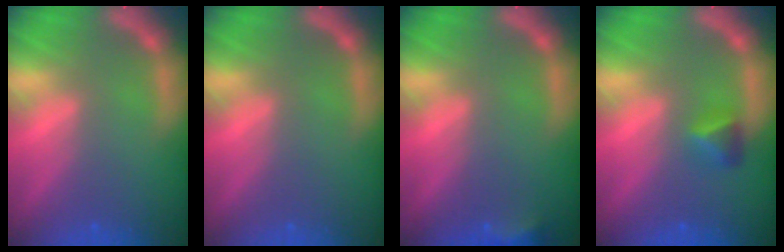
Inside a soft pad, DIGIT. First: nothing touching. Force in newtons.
{"total": 0.0}
{"total": 2.4}
{"total": 1.9}